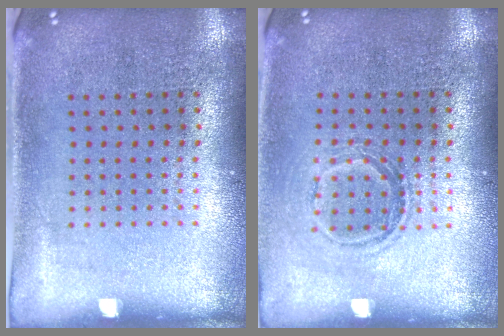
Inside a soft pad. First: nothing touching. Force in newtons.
{"total": 1.2, "press": 1.0, "slide": 0.6}